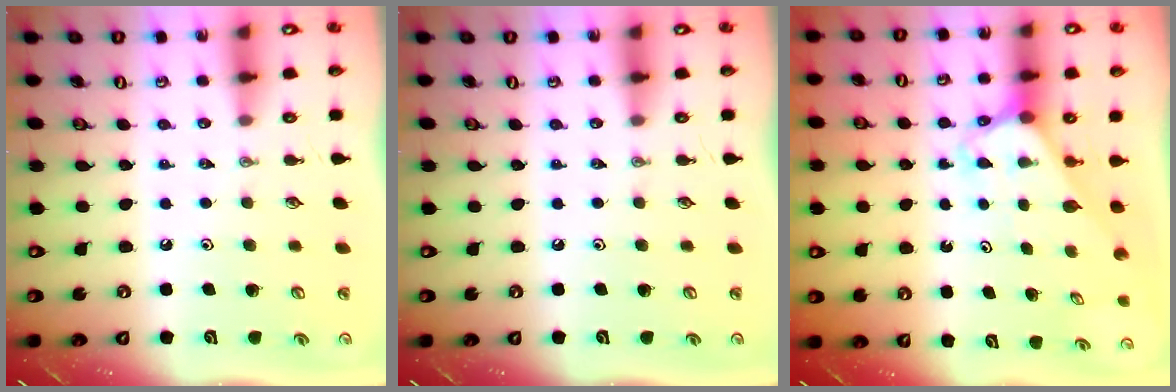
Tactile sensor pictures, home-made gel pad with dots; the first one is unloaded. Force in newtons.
{"total": 0.0}
{"total": 2.5, "press": 2.5, "slide": 0.2}